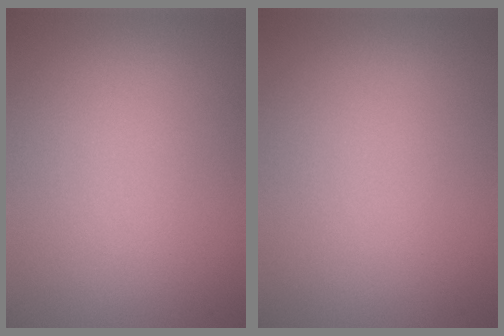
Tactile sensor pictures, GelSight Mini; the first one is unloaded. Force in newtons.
{"total": 0.0}